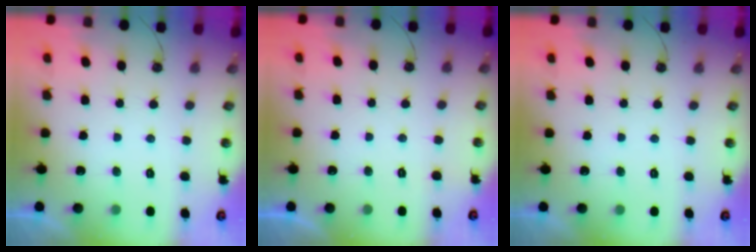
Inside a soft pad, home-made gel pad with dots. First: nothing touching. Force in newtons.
{"total": 0.0}
{"total": 0.0}